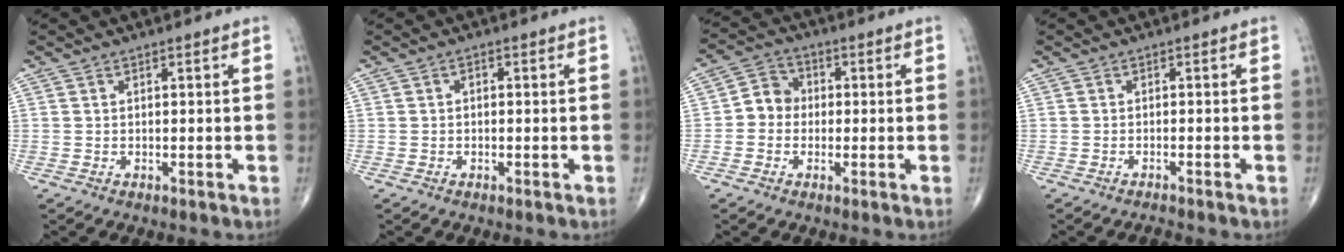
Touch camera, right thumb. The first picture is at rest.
{"total": 0.8, "force": [-0.1, 0.5, 0.6], "torque": [-0.004, 0.002, -0.005]}
{"total": 5.5, "force": [-0.6, 4.9, 2.4], "torque": [-0.018, 0.019, -0.024]}
{"total": 1.1, "force": [-1.0, -0.3, 0.2], "torque": [-0.013, 0.006, -0.017]}